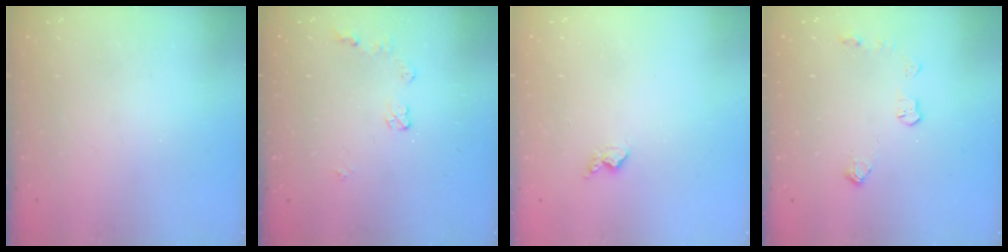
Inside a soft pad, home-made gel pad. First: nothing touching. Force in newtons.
{"total": 5.0, "press": 4.9, "slide": 0.2}
{"total": 4.1, "press": 4.0, "slide": 0.6}
{"total": 6.2, "press": 6.2, "slide": 0.3}